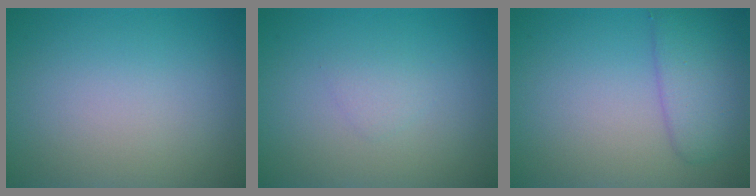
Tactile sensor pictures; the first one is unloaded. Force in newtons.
{"total": 0.9, "press": 0.9, "slide": 0.1}
{"total": 3.8, "press": 3.8, "slide": 0.2}